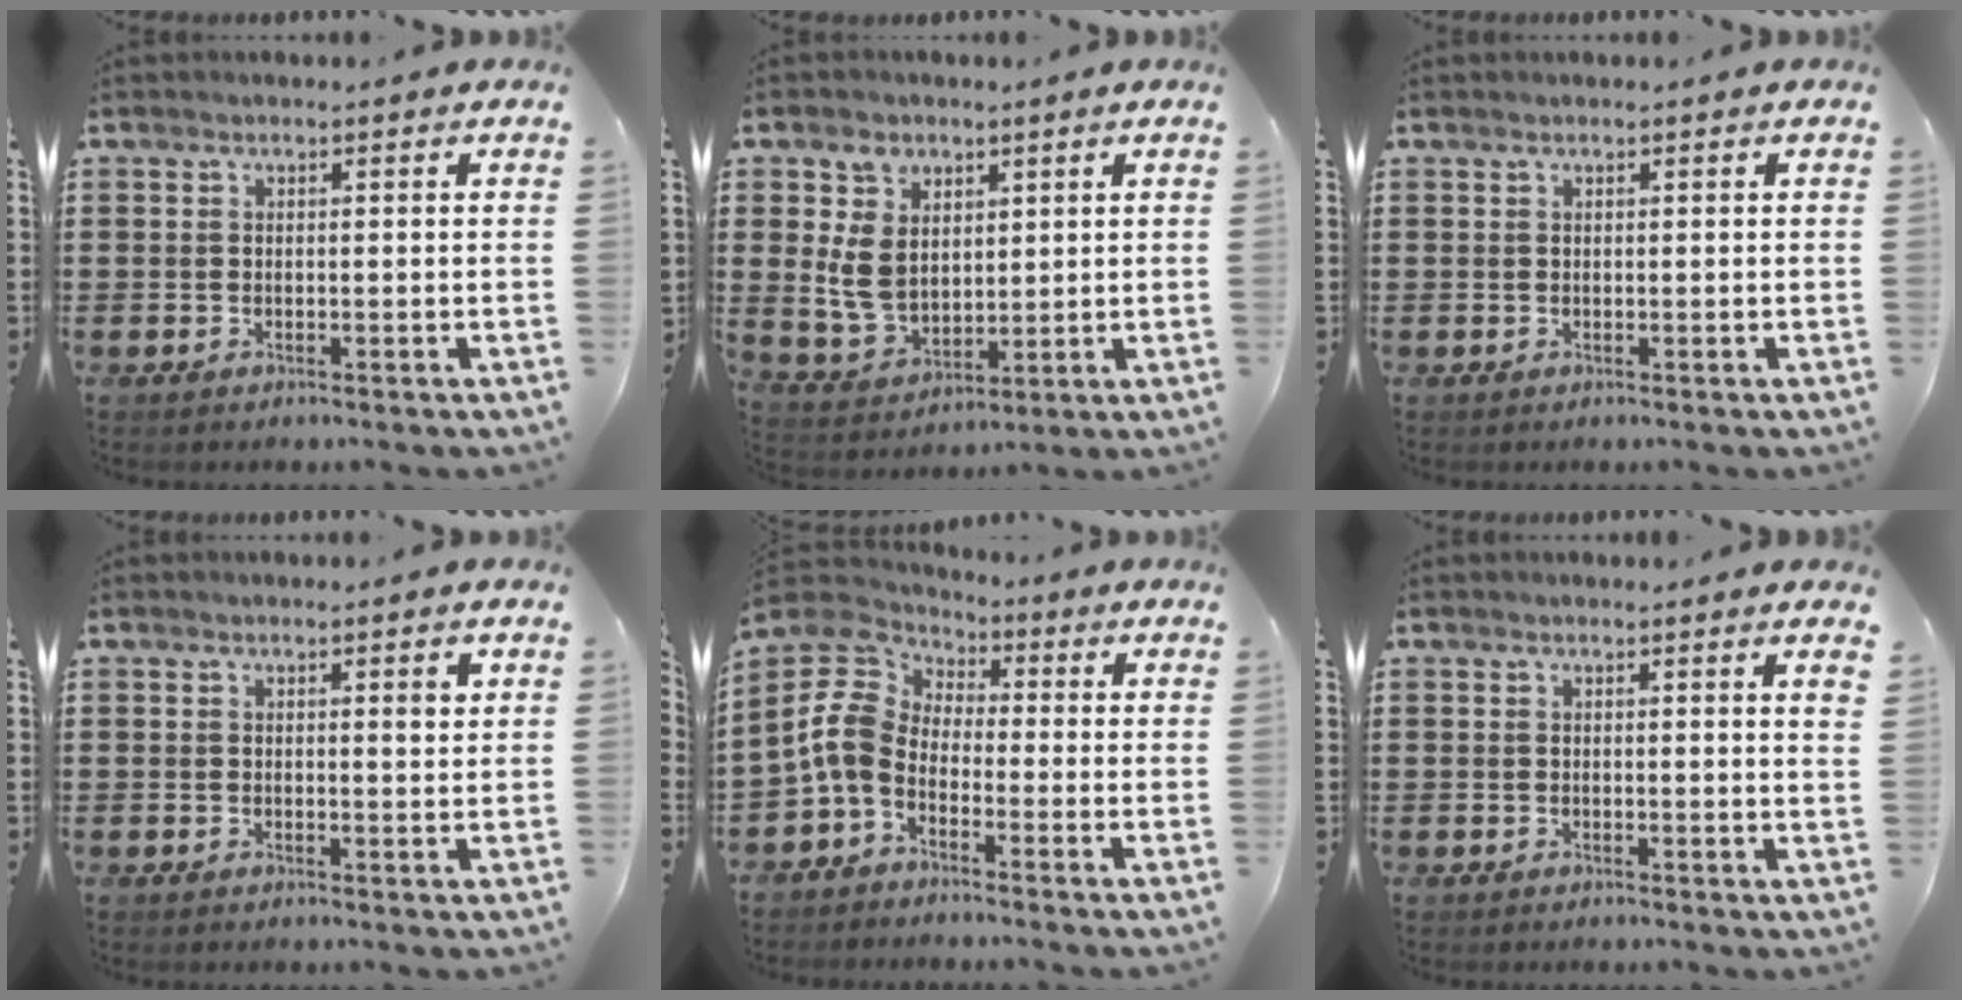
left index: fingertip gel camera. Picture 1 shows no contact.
{"total": 7.4, "force": [2.3, 5.8, 3.9], "torque": [-0.101, 0.007, 0.043]}
{"total": 0.0}
{"total": 2.0, "force": [0.8, 0.5, 1.8], "torque": [-0.021, -0.003, 0.009]}
{"total": 6.9, "force": [-2.1, 5.0, 4.3], "torque": [-0.138, -0.001, -0.053]}
{"total": 1.4, "force": [0.9, -0.3, 1.1], "torque": [-0.022, -0.003, 0.017]}